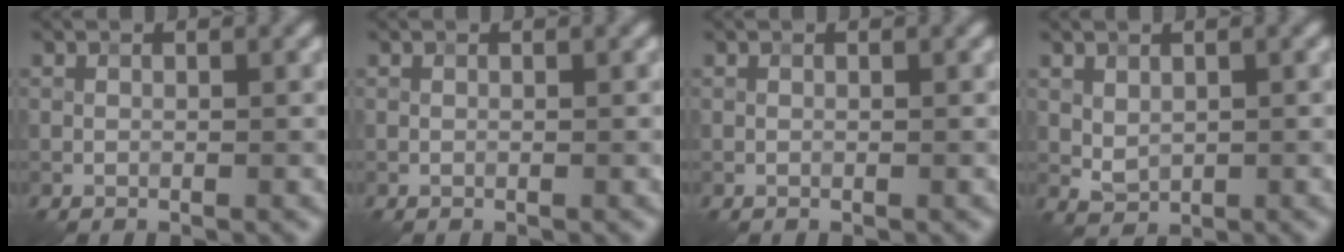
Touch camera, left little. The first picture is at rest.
{"total": 0.0}
{"total": 0.0}
{"total": 1.5, "force": [0.5, 1.1, 0.8], "torque": [-0.018, -0.005, 0.017]}